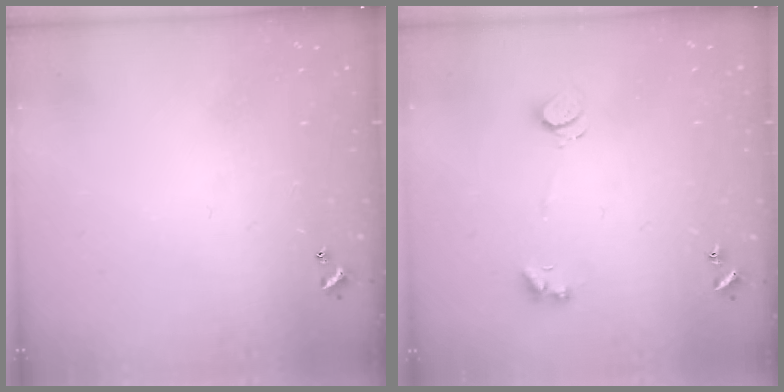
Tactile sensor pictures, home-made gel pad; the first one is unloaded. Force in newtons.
{"total": 2.4, "press": 2.3, "slide": 0.6}